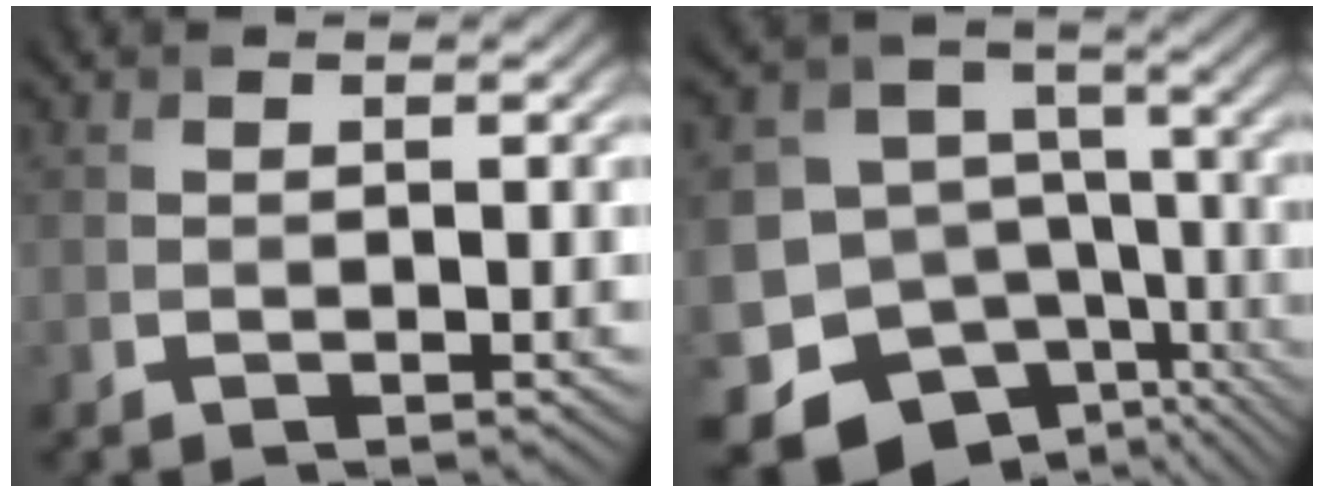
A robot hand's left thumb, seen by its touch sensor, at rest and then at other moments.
{"total": 16.9, "force": [-8.5, 12.9, 6.9], "torque": [-0.188, -0.044, -0.100]}